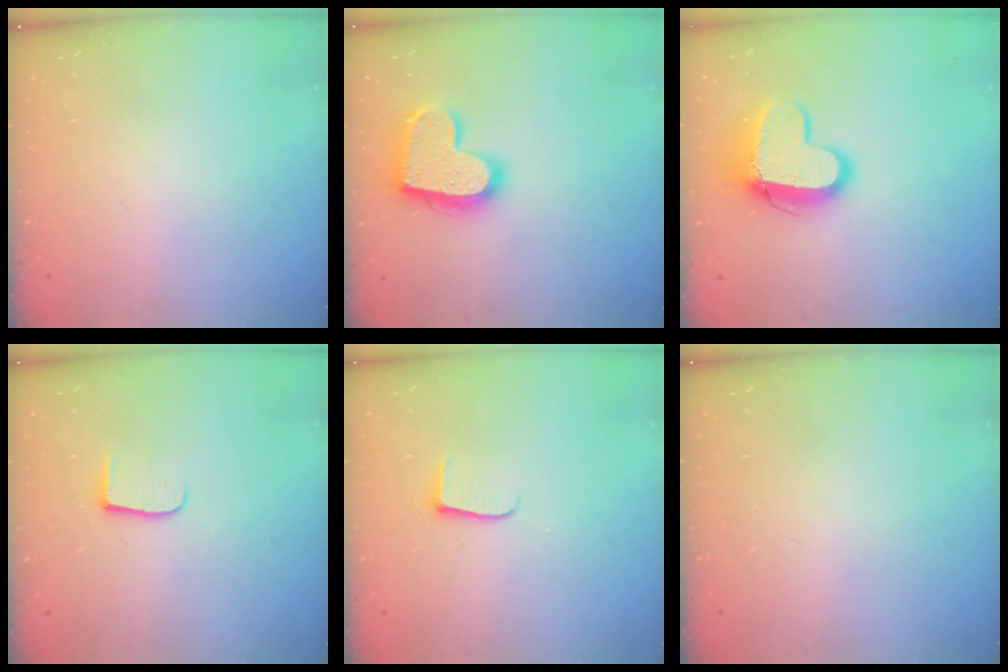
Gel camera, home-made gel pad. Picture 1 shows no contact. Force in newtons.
{"total": 17.6, "press": 17.5, "slide": 1.3}
{"total": 13.1, "press": 13.0, "slide": 1.1}
{"total": 7.4, "press": 7.4, "slide": 0.6}
{"total": 4.9, "press": 4.8, "slide": 0.6}
{"total": 0.0}